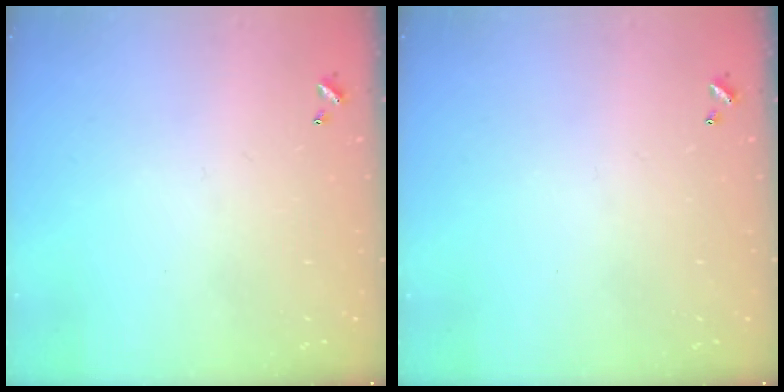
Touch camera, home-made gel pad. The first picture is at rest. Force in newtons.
{"total": 0.0}